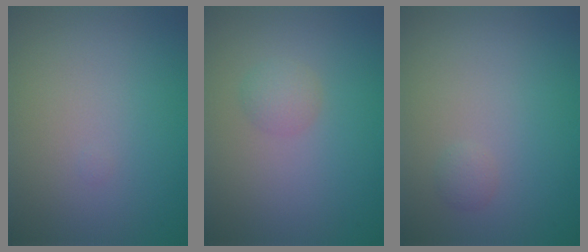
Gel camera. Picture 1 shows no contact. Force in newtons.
{"total": 1.4, "press": 1.4, "slide": 0.1}
{"total": 0.7, "press": 0.7, "slide": 0.1}